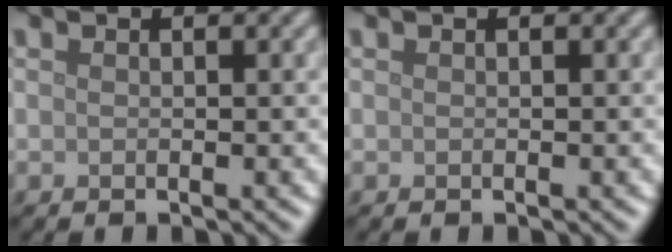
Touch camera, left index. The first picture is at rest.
{"total": 0.0}